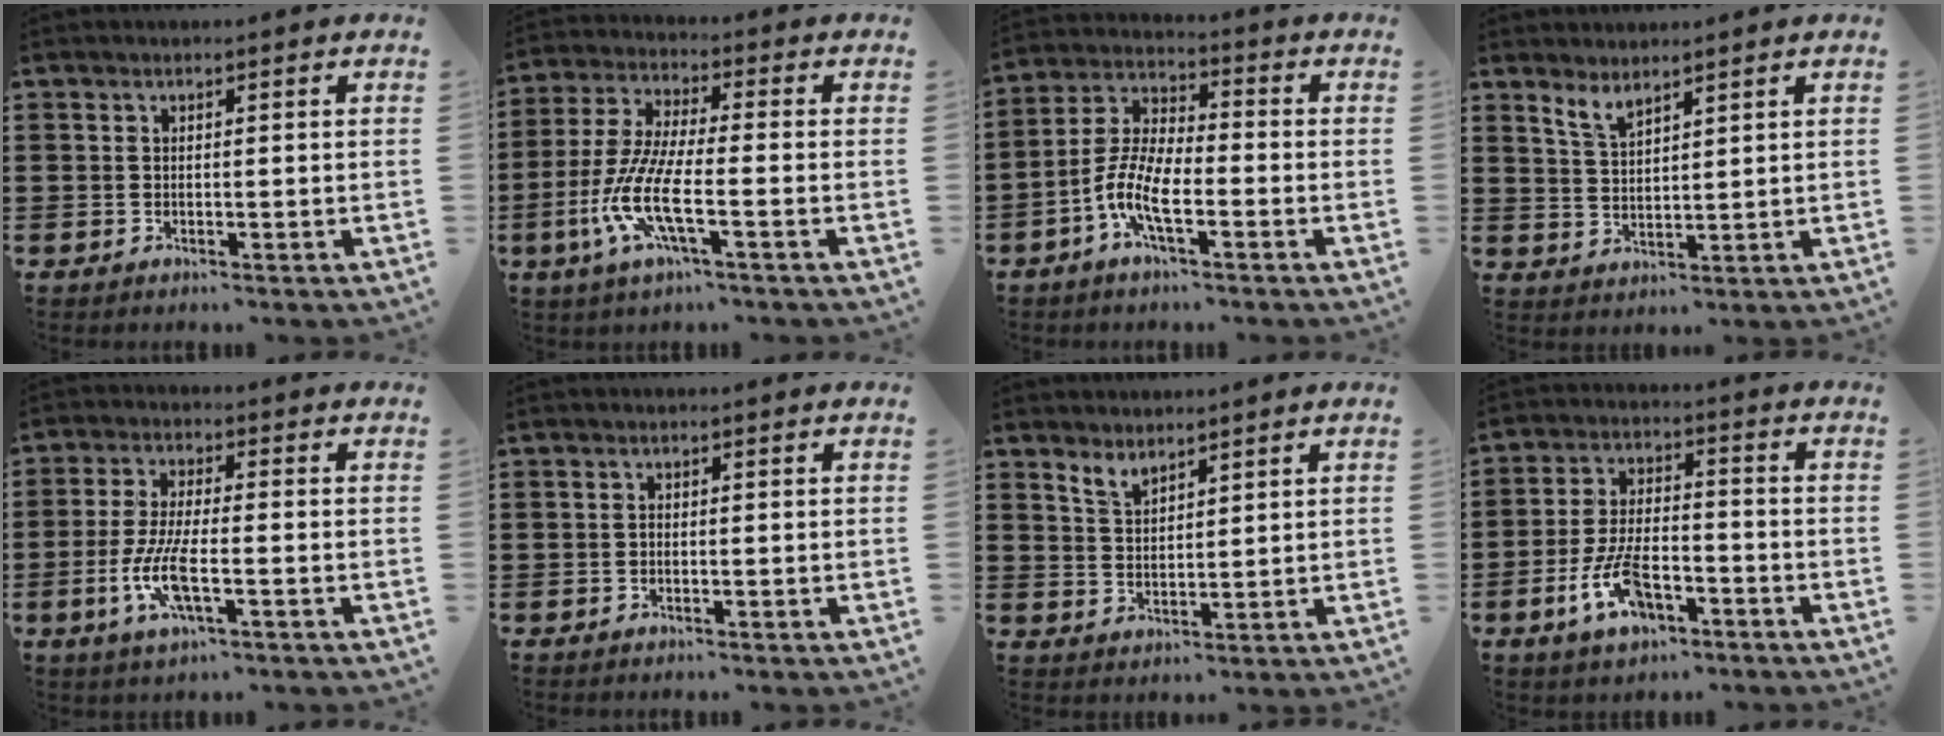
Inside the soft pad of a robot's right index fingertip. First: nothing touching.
{"total": 9.8, "force": [-4.0, 2.2, 8.6], "torque": [-0.212, -0.018, -0.085]}
{"total": 7.6, "force": [-3.4, 2.5, 6.4], "torque": [-0.162, -0.012, -0.072]}
{"total": 3.2, "force": [2.7, 0.9, 1.5], "torque": [-0.037, 0.001, 0.050]}
{"total": 7.4, "force": [-2.5, 2.0, 6.6], "torque": [-0.144, -0.012, -0.049]}
{"total": 0.6, "force": [-0.3, 0.3, 0.3], "torque": [-0.008, -0.001, -0.007]}
{"total": 2.8, "force": [2.5, 0.9, 0.9], "torque": [-0.024, 0.000, 0.048]}
{"total": 8.4, "force": [-4.0, 3.9, 6.3], "torque": [-0.141, 0.001, -0.076]}